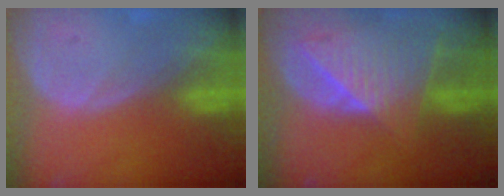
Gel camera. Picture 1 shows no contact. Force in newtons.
{"total": 9.2, "press": 8.2, "slide": 4.1}